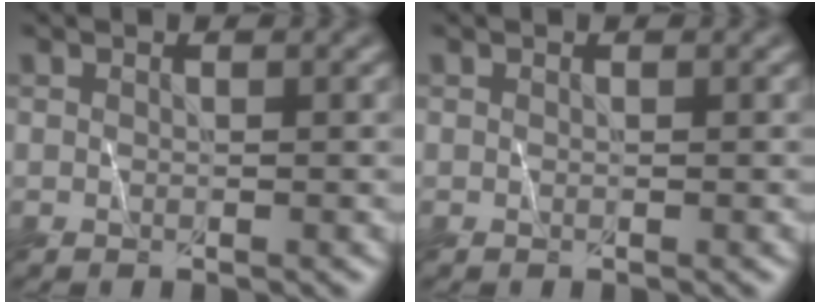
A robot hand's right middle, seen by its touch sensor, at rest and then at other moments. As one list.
[{"total": 0.0}]